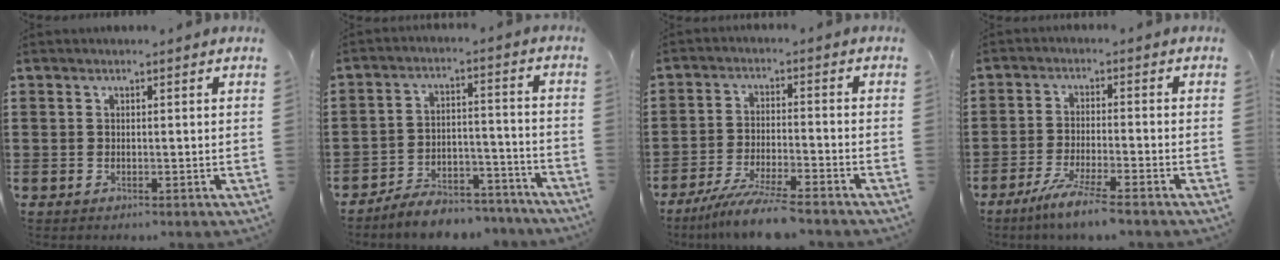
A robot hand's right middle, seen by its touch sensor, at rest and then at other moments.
{"total": 6.5, "force": [-6.3, 1.1, 1.0], "torque": [-0.010, 0.018, -0.122]}
{"total": 7.2, "force": [-6.2, -0.1, 3.7], "torque": [-0.080, -0.015, -0.119]}
{"total": 5.4, "force": [-4.4, -0.2, 3.1], "torque": [-0.068, -0.018, -0.084]}